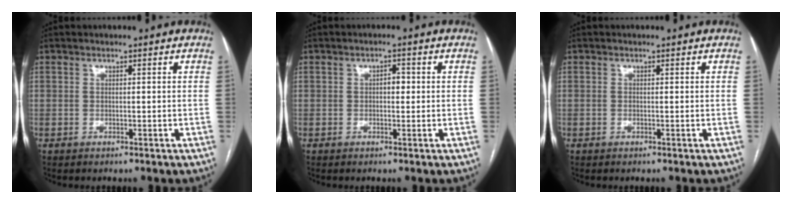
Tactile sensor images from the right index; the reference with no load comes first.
{"total": 1.7, "force": [0.0, 0.9, 1.4], "torque": [-0.018, 0.007, -0.001]}
{"total": 0.0}